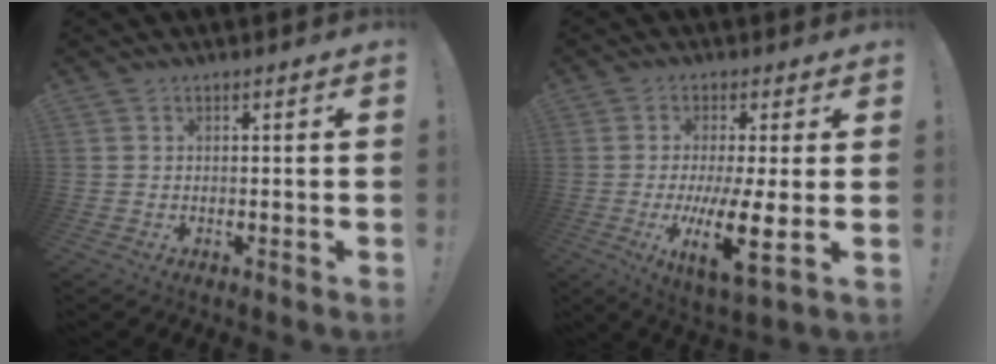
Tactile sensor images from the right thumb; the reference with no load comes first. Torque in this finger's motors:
{"motor_torque": [0.56, 0.50, 0.55, 0.05, 0.10]}